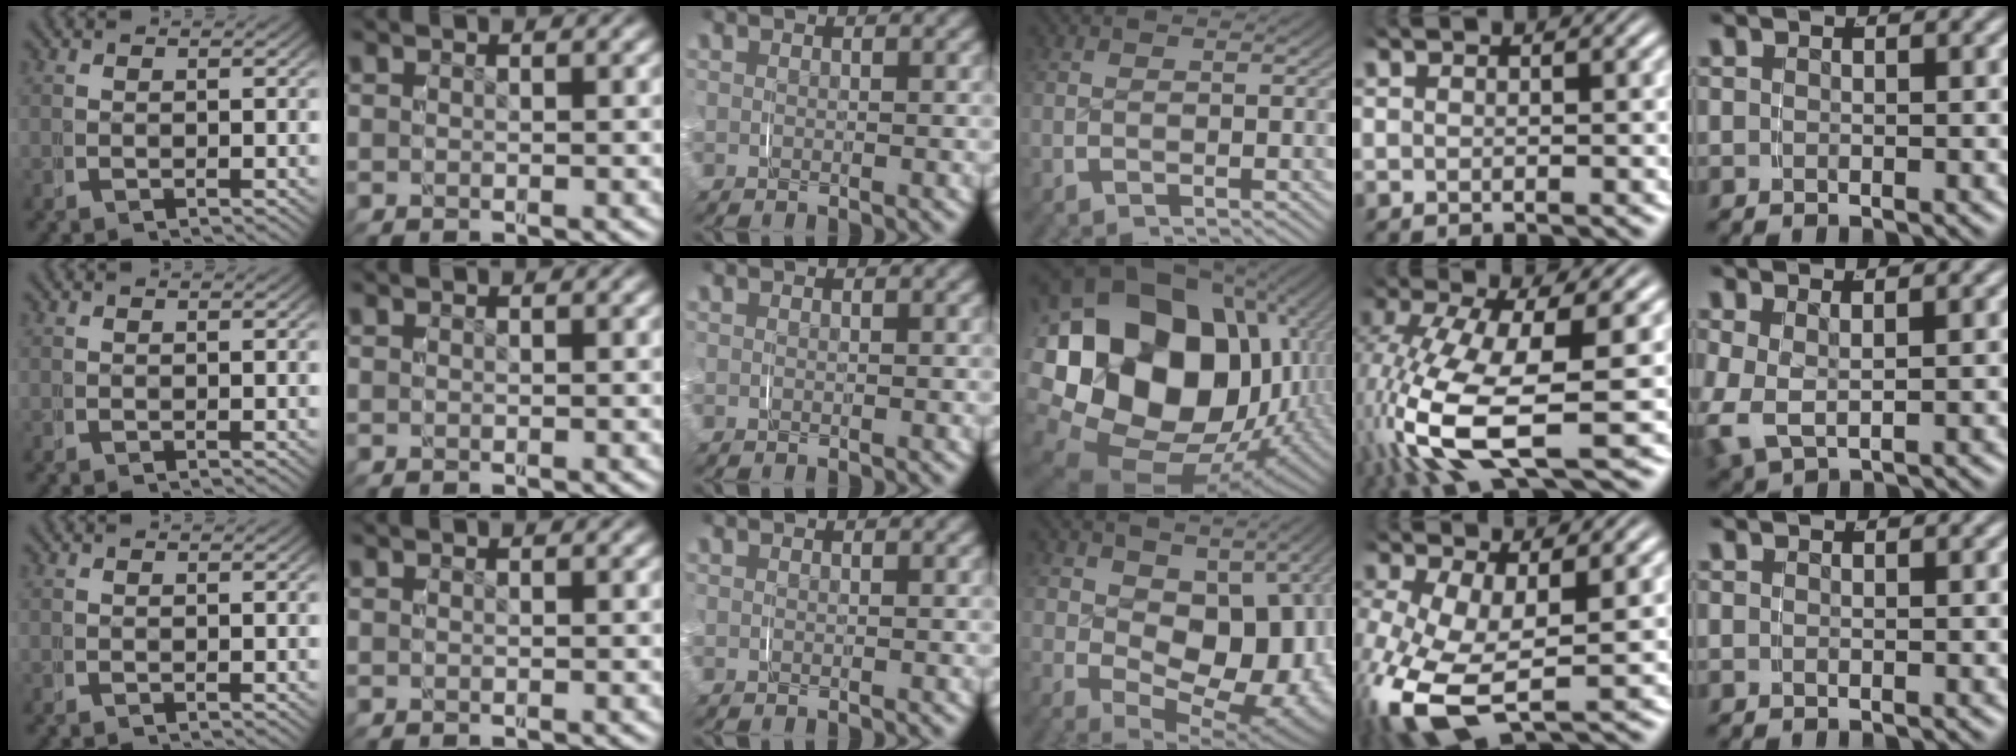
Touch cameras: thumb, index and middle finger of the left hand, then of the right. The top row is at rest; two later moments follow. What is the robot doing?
{"motion": "grasp_and_lifting", "object": "paper plate"}